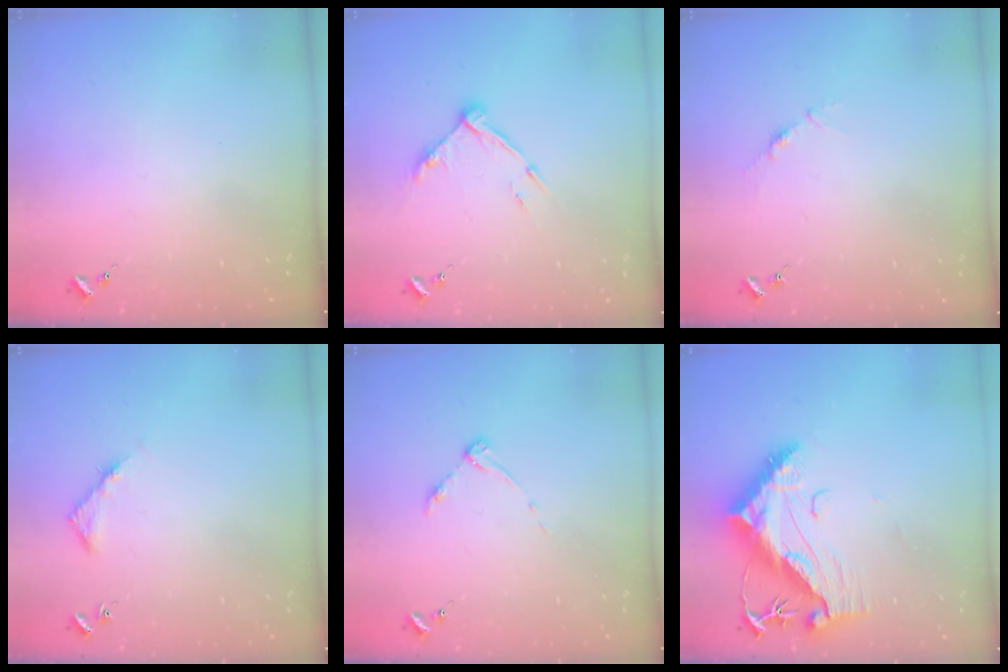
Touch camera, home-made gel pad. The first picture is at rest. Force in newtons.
{"total": 10.4, "press": 10.4, "slide": 0.8}
{"total": 3.4, "press": 3.4, "slide": 0.4}
{"total": 4.3, "press": 4.3, "slide": 0.4}
{"total": 4.9, "press": 4.8, "slide": 0.7}
{"total": 16.5, "press": 16.4, "slide": 1.3}